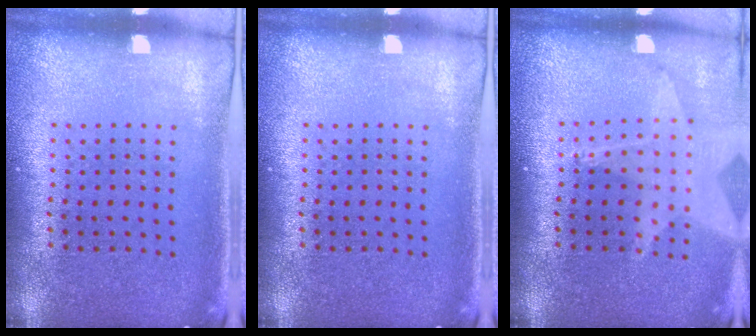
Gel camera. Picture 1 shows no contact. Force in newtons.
{"total": 0.0}
{"total": 1.7, "press": 1.5, "slide": 0.7}